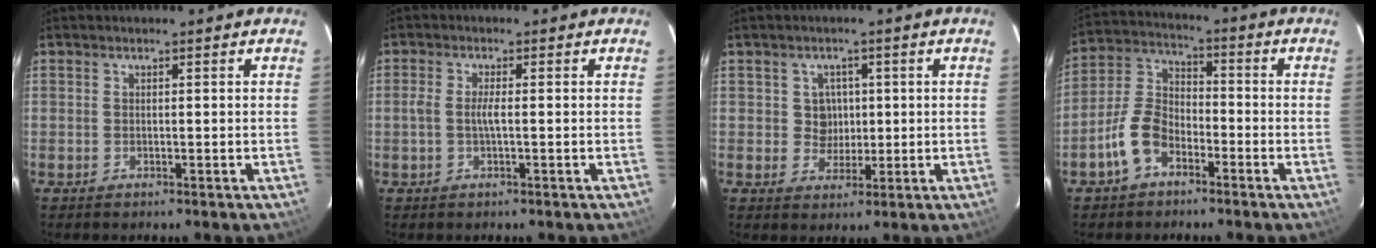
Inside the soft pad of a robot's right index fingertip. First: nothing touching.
{"total": 2.4, "force": [-0.4, 0.2, 2.4], "torque": [-0.050, 0.002, -0.009]}
{"total": 4.0, "force": [0.5, 4.0, 0.7], "torque": [-0.012, 0.010, 0.012]}
{"total": 9.0, "force": [-5.0, 5.3, 5.2], "torque": [-0.114, 0.023, -0.099]}